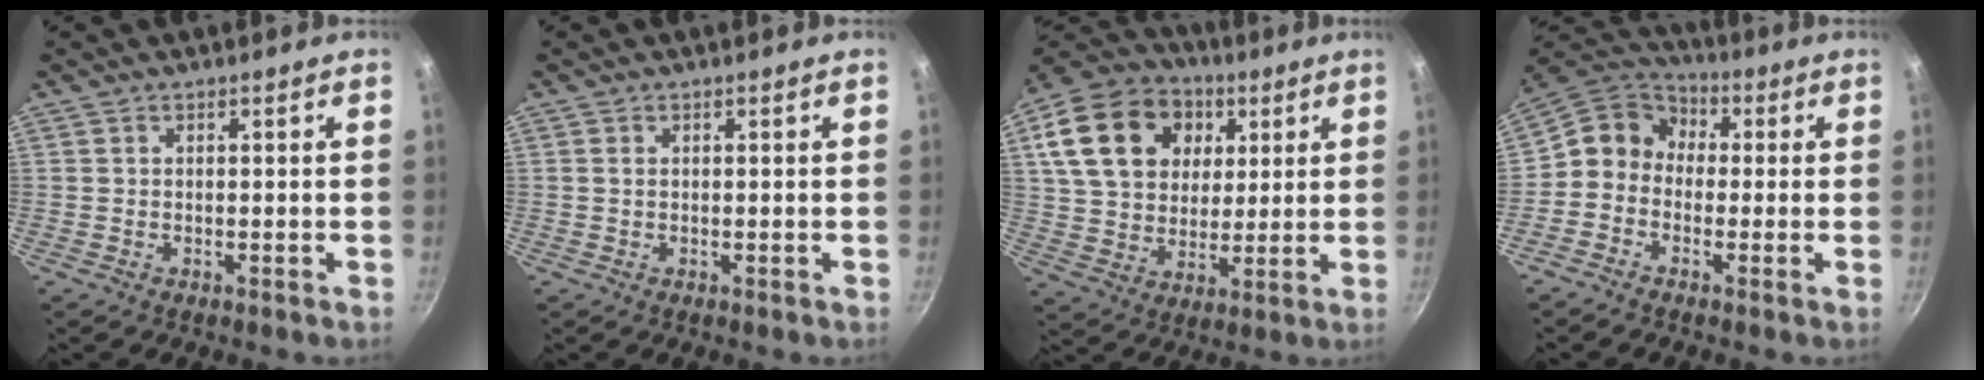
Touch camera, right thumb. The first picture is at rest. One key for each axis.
{"total": 0.6, "fx": 0.2, "fy": 0.4, "fz": 0.3, "tx": -0.007, "ty": 0.001, "tz": 0.003}
{"total": 21.7, "fx": 6.8, "fy": 16.4, "fz": 12.5, "tx": -0.208, "ty": 0.008, "tz": 0.115}
{"total": 8.9, "fx": -0.4, "fy": 7.8, "fz": 4.4, "tx": -0.064, "ty": 0.037, "tz": -0.036}